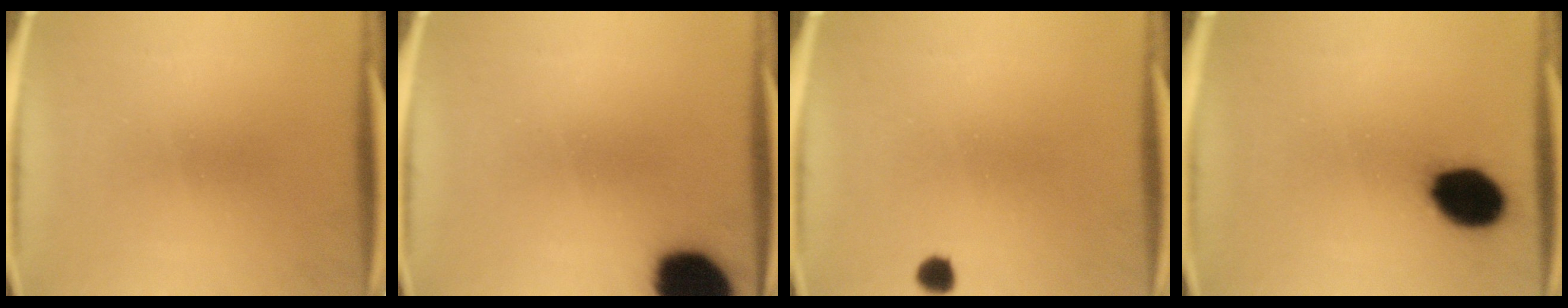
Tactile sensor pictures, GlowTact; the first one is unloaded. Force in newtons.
{"total": 17.2}
{"total": 2.1}
{"total": 13.2}